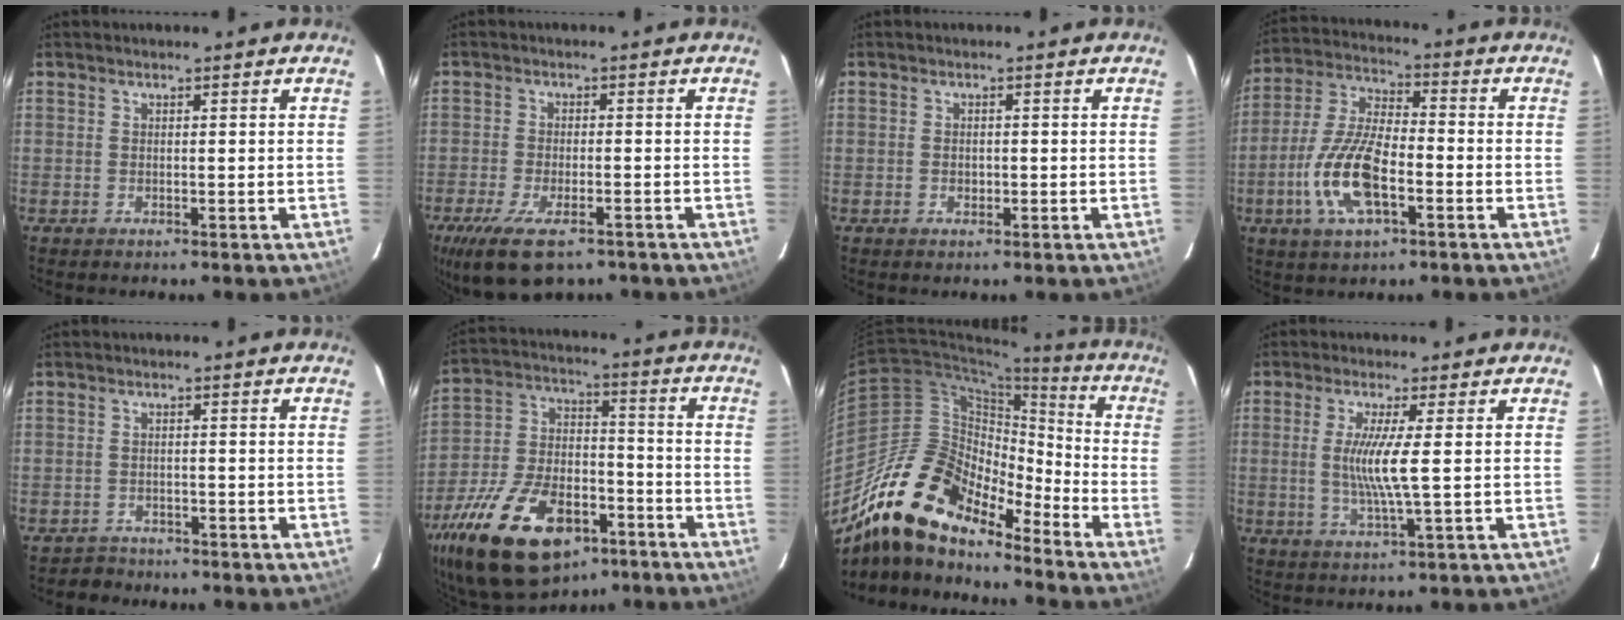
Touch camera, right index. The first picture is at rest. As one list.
[{"total": 12.0, "force": [-8.0, 4.7, 7.7], "torque": [-0.174, -0.034, -0.135]}, {"total": 1.2, "force": [-0.3, 1.0, 0.6], "torque": [-0.011, 0.002, -0.004]}, {"total": 13.8, "force": [-4.7, 5.4, 11.8], "torque": [-0.256, -0.003, -0.090]}, {"total": 2.7, "force": [-2.2, 1.5, -0.5], "torque": [0.005, 0.009, -0.035]}, {"total": 26.3, "force": [-15.4, 13.8, 16.3], "torque": [-0.338, -0.010, -0.243]}, {"total": 19.9, "force": [-15.4, 7.6, 10.0], "torque": [-0.180, -0.005, -0.290]}, {"total": 6.6, "force": [0.4, -0.4, 6.5], "torque": [-0.129, -0.013, 0.007]}]